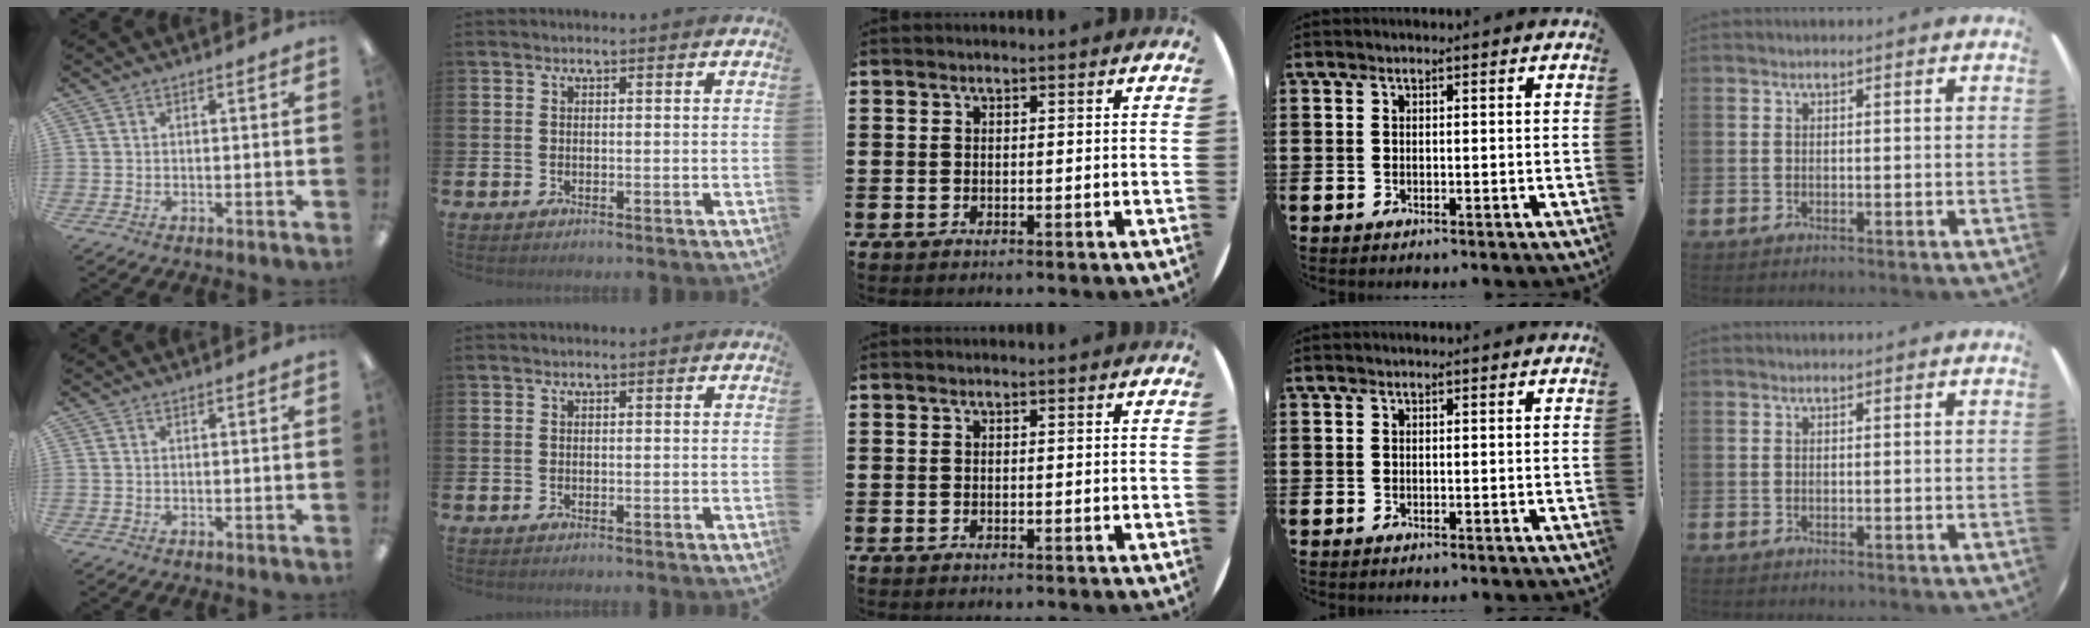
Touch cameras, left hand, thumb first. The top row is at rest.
{}